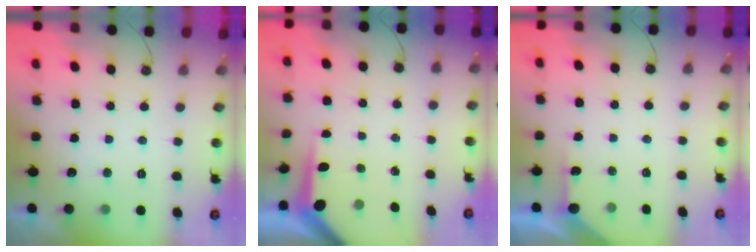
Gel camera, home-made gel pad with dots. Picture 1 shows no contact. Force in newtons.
{"total": 4.9, "press": 4.9, "slide": 0.4}
{"total": 2.3, "press": 2.3, "slide": 0.2}